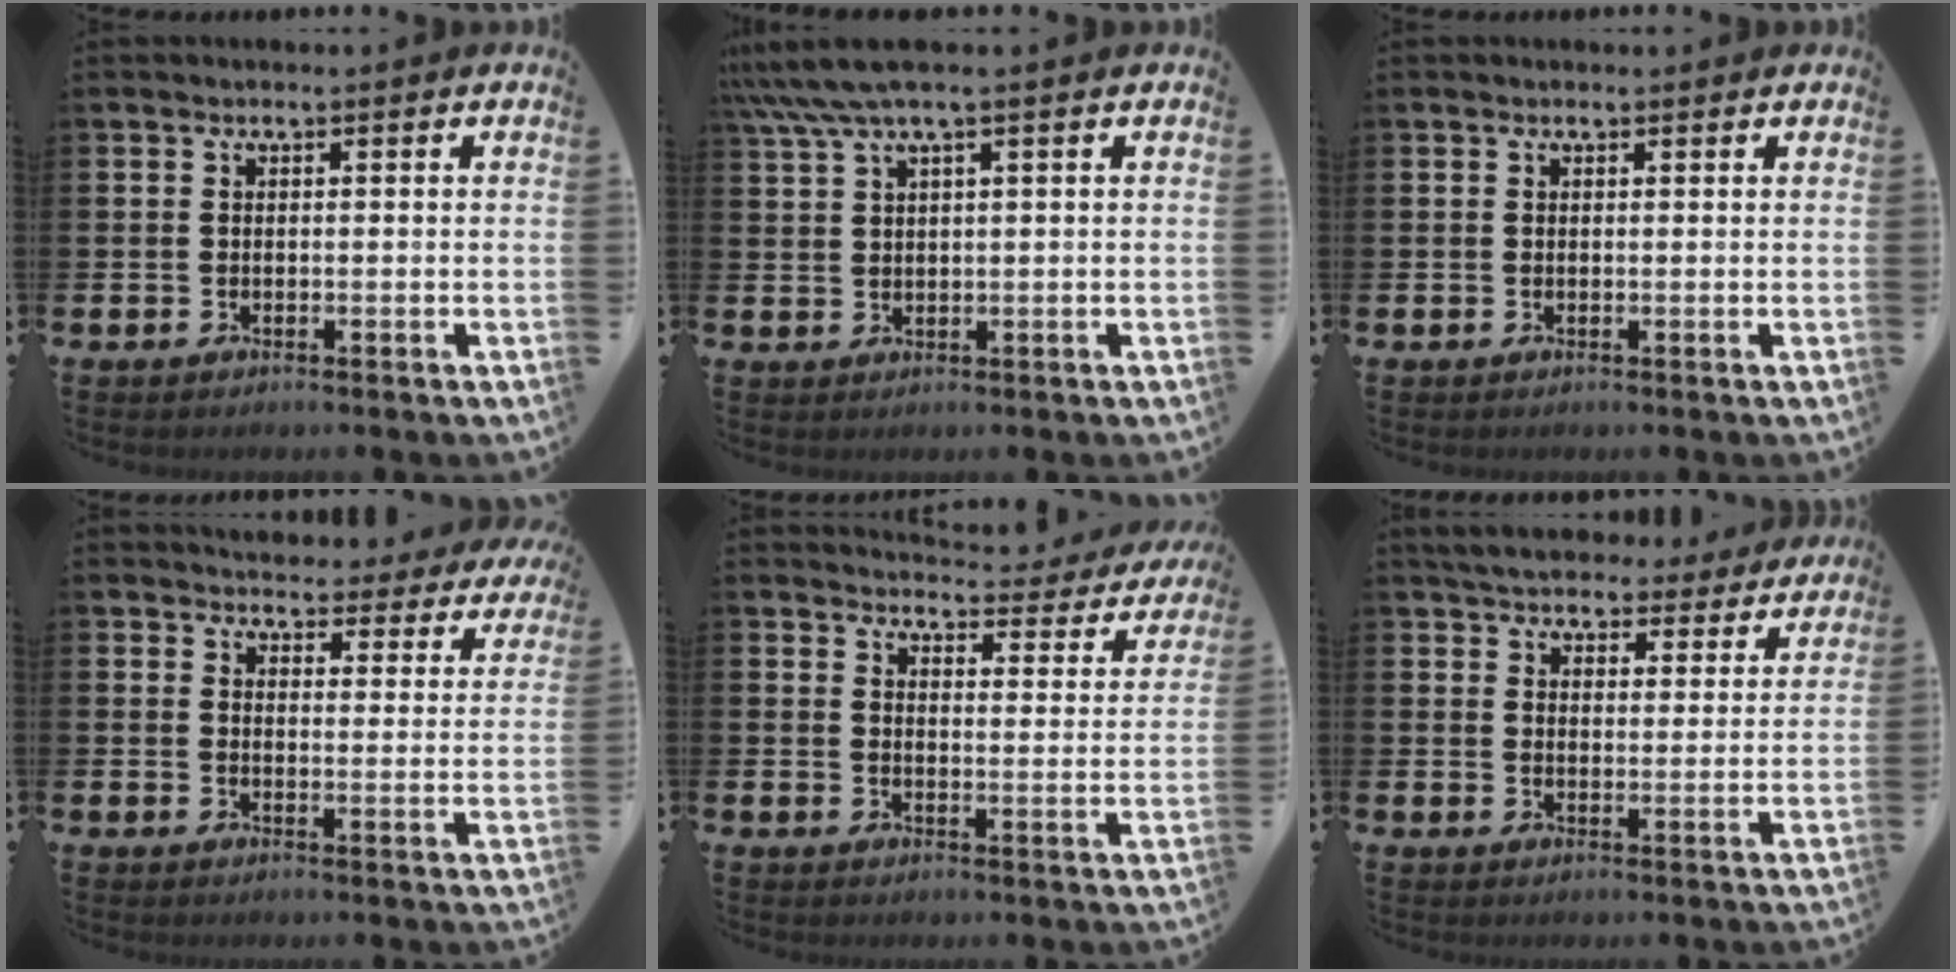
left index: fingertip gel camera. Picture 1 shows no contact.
{"total": 4.0, "force": [2.7, 0.3, 3.0], "torque": [-0.066, -0.001, 0.050]}
{"total": 0.0}
{"total": 4.1, "force": [4.0, 1.0, 0.1], "torque": [-0.010, -0.035, 0.067]}
{"total": 3.4, "force": [3.4, 0.5, 0.4], "torque": [-0.013, -0.032, 0.052]}
{"total": 5.6, "force": [5.4, 1.3, 0.6], "torque": [-0.031, -0.035, 0.096]}